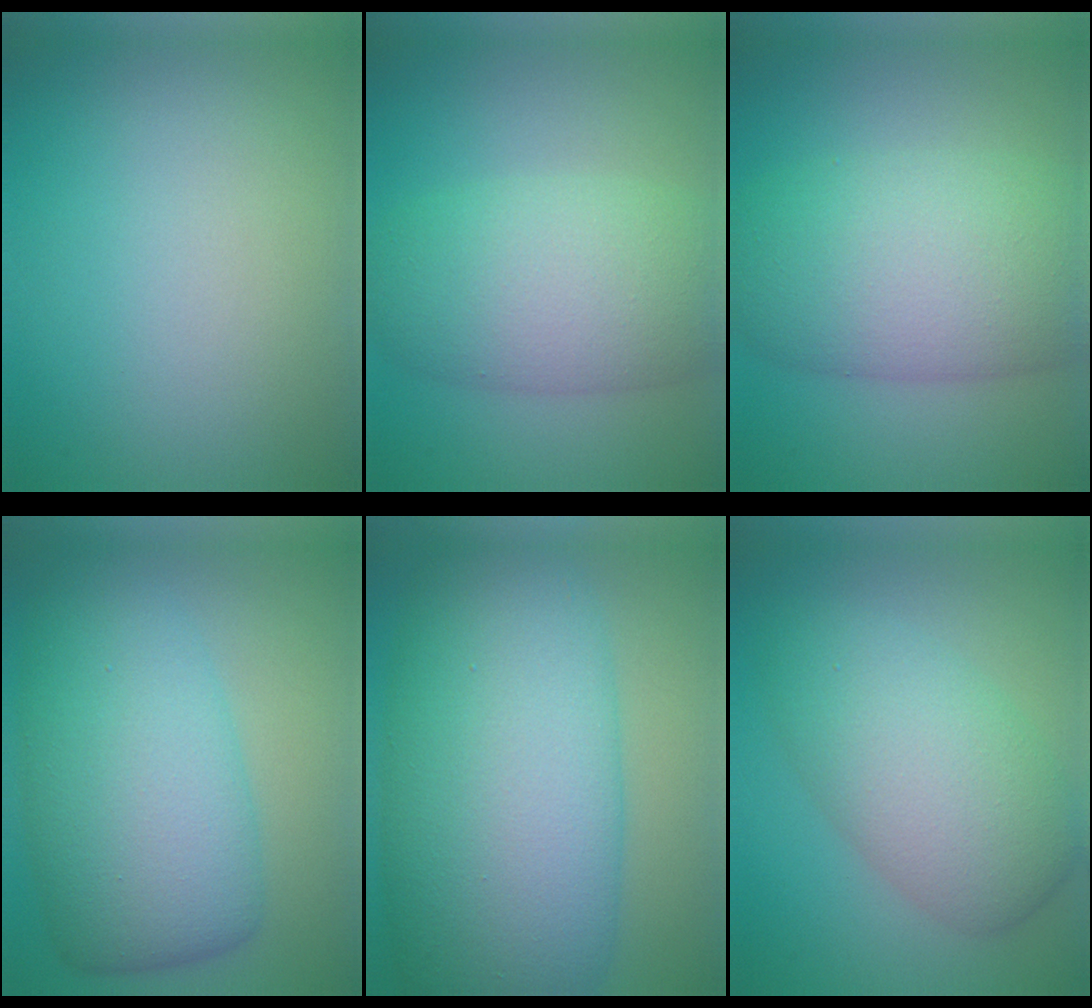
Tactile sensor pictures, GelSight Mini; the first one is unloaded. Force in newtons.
{"total": 7.4, "press": 7.4, "slide": 0.5}
{"total": 10.1, "press": 10.1, "slide": 0.2}
{"total": 9.6, "press": 9.6, "slide": 0.3}
{"total": 14.6, "press": 14.6, "slide": 0.1}
{"total": 7.1, "press": 7.1, "slide": 0.2}